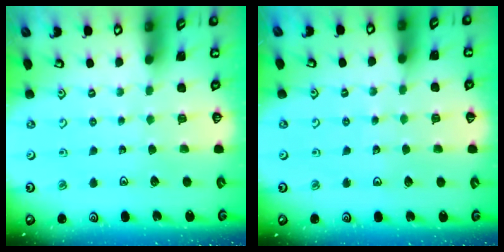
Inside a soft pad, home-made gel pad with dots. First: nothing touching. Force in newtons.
{"total": 3.9, "press": 3.9, "slide": 0.4}